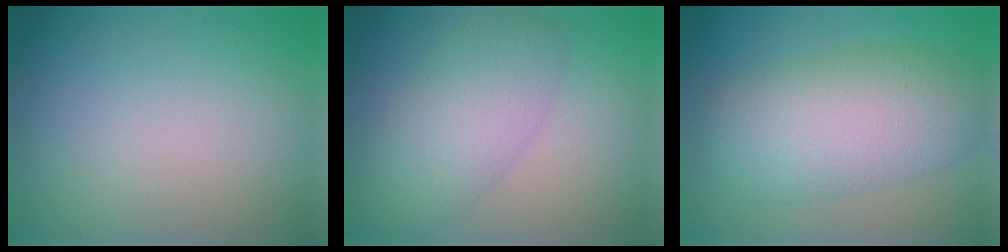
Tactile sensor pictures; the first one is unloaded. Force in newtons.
{"total": 5.0, "press": 5.0, "slide": 0.2}
{"total": 8.0, "press": 8.0, "slide": 0.2}